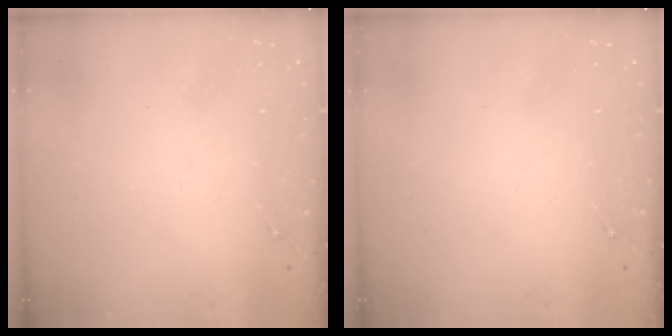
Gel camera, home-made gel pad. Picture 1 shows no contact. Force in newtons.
{"total": 0.0}